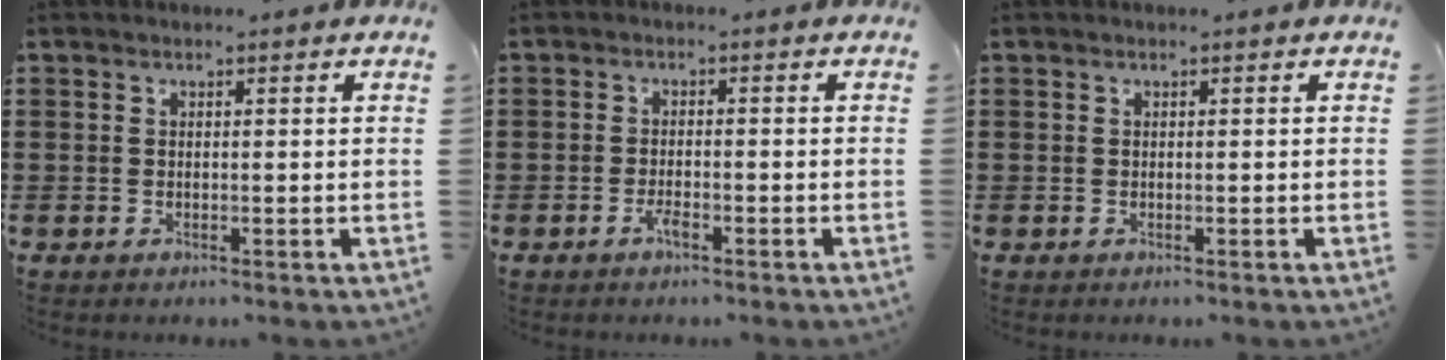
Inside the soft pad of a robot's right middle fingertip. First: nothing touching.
{"total": 1.9, "force": [-1.3, 0.6, 1.3], "torque": [-0.032, -0.003, -0.027]}
{"total": 0.0}